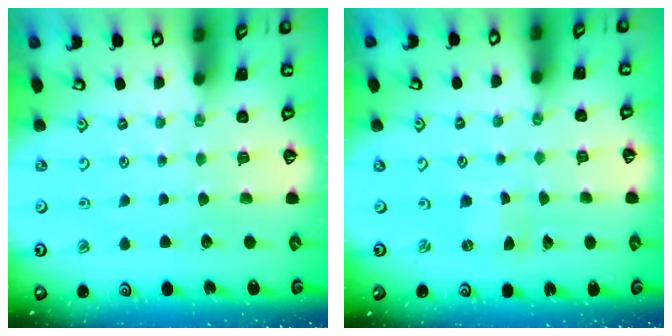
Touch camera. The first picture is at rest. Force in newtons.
{"total": 0.0}